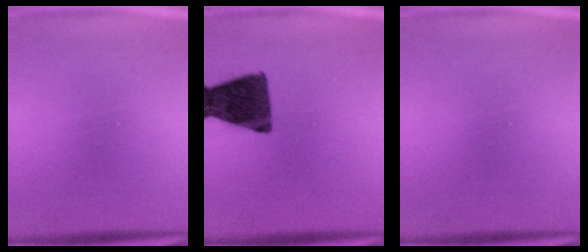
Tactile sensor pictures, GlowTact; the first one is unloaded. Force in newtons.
{"total": 13.7}
{"total": 0.0}